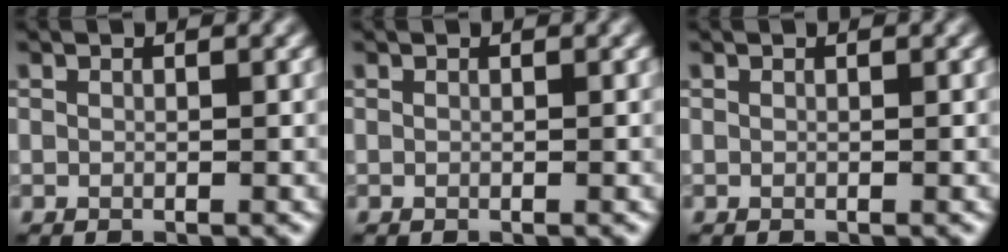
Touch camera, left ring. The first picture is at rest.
{"total": 0.0}
{"total": 0.0}